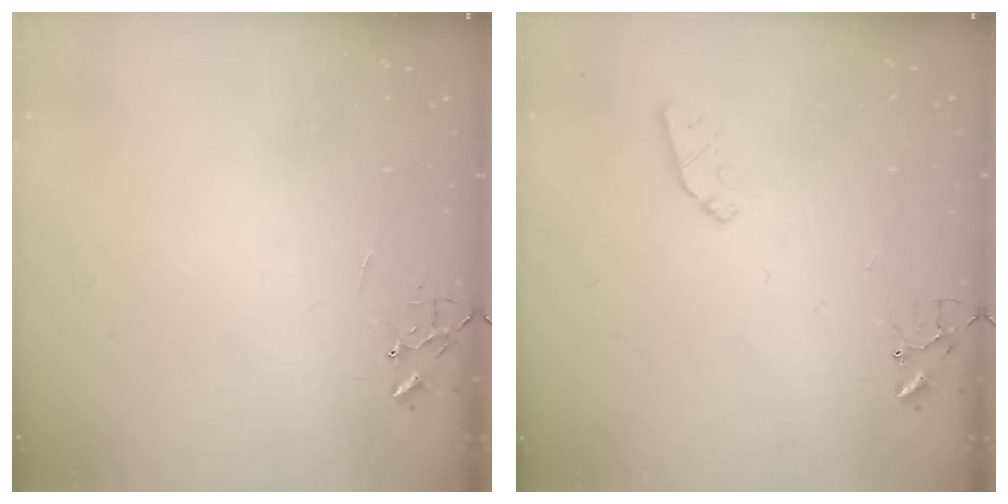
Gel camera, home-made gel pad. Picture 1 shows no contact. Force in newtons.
{"total": 6.2, "press": 6.2, "slide": 0.9}